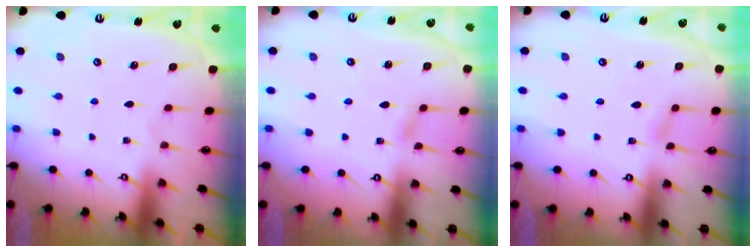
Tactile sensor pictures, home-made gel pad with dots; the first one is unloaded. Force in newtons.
{"total": 2.2, "press": 2.2, "slide": 0.3}
{"total": 2.0, "press": 2.0, "slide": 0.2}